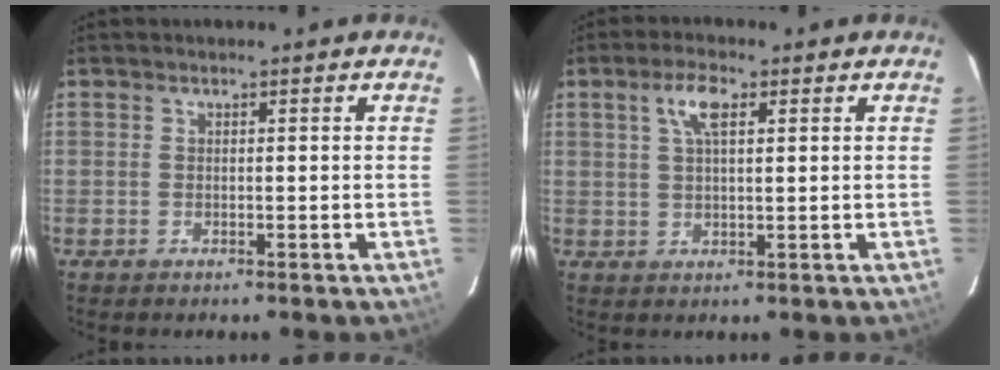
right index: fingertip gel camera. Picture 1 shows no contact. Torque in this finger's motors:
{"motor_torque": [0.22, -0.08, 0.29, 0.08]}